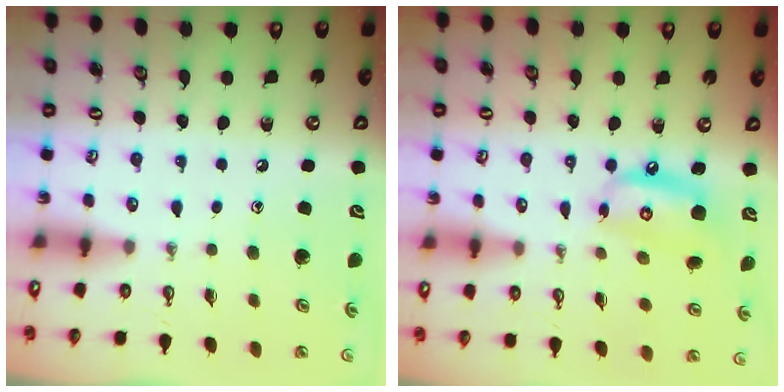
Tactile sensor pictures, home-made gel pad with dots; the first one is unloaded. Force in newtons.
{"total": 10.9, "press": 10.8, "slide": 1.4}